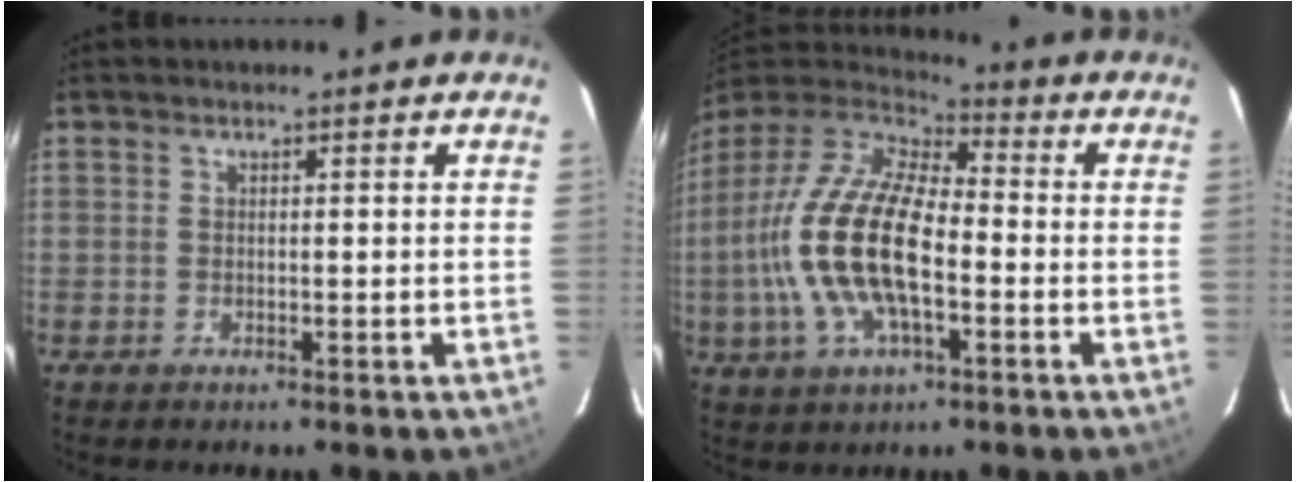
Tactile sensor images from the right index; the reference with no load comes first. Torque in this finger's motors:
{"motor_torque": [1.27, -0.56, 1.05, 0.21]}